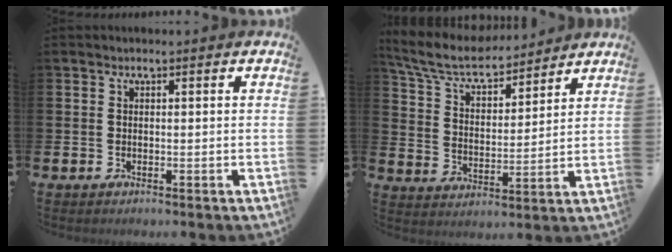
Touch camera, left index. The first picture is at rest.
{"total": 7.3, "force": [6.6, 1.9, 2.4], "torque": [-0.080, -0.041, 0.114]}